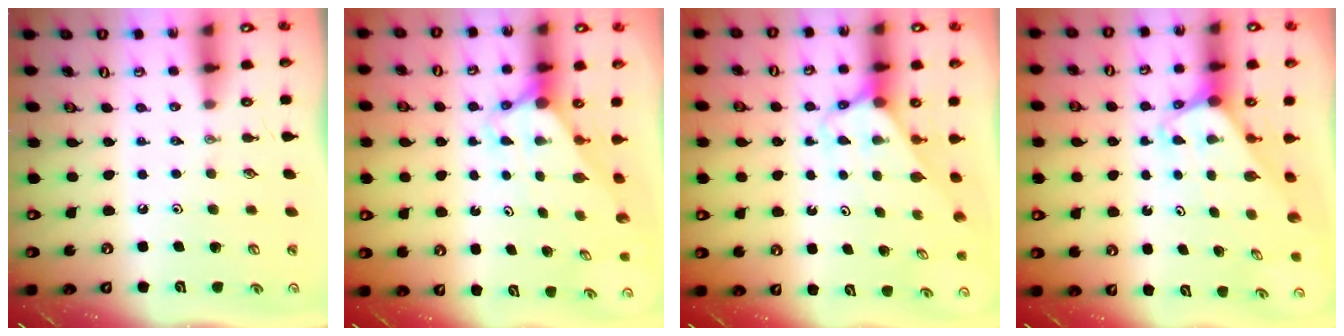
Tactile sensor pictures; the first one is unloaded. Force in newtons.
{"total": 2.6, "press": 2.6, "slide": 0.0}
{"total": 2.9, "press": 2.9, "slide": 0.2}
{"total": 1.9, "press": 1.9, "slide": 0.1}